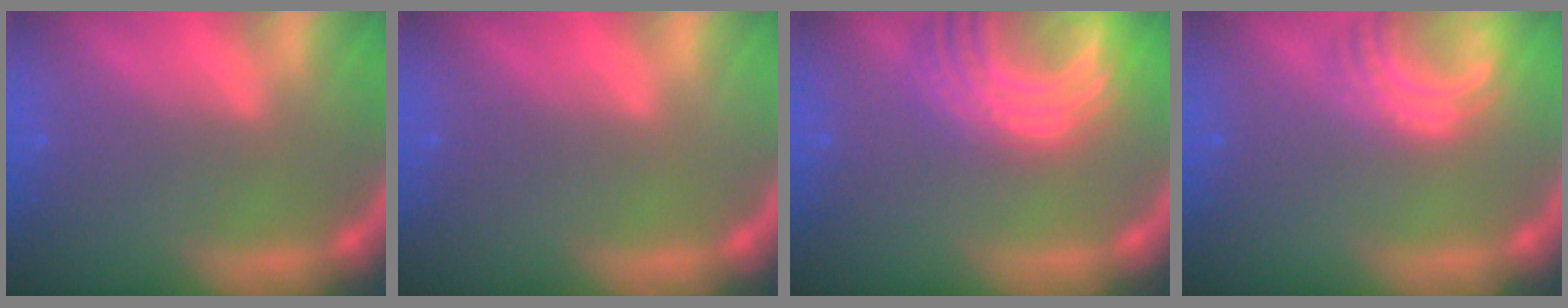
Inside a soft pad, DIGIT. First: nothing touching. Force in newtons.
{"total": 0.0}
{"total": 10.0}
{"total": 4.5}